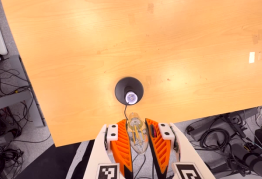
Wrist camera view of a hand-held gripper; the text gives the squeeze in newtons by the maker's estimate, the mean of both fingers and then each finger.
{"total": 20.8, "left": 23.2, "right": 18.5}